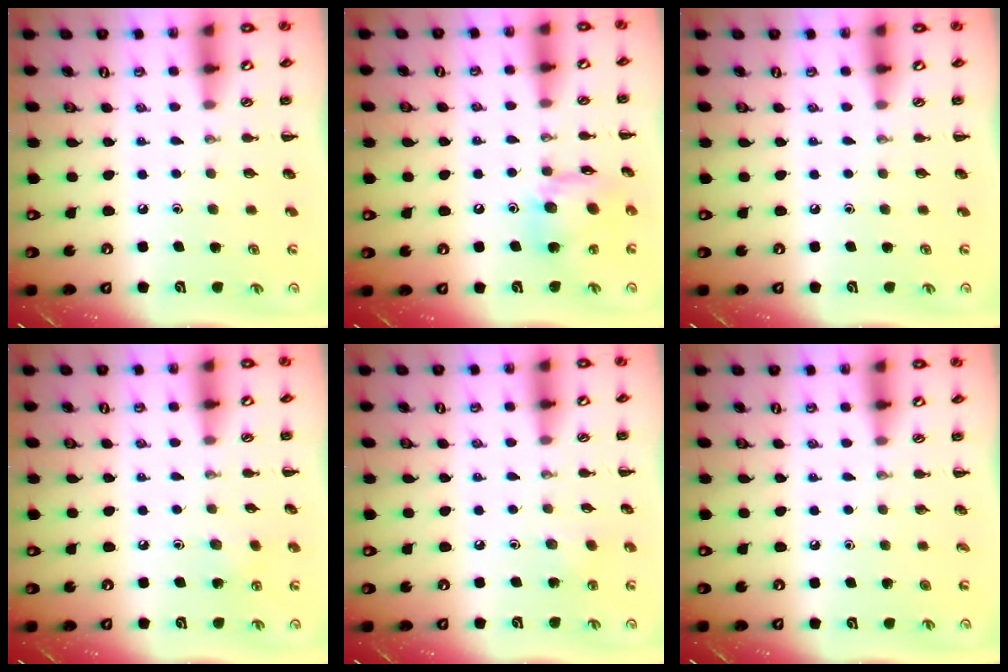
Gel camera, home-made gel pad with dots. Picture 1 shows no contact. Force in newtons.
{"total": 13.6, "press": 13.5, "slide": 1.9}
{"total": 0.0}
{"total": 6.1, "press": 5.9, "slide": 1.8}
{"total": 2.6, "press": 2.5, "slide": 0.8}
{"total": 0.0}